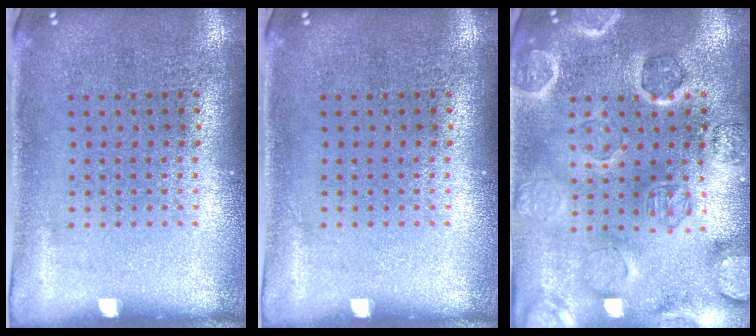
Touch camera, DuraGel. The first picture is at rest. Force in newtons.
{"total": 0.0}
{"total": 2.6, "press": 2.6, "slide": 0.2}